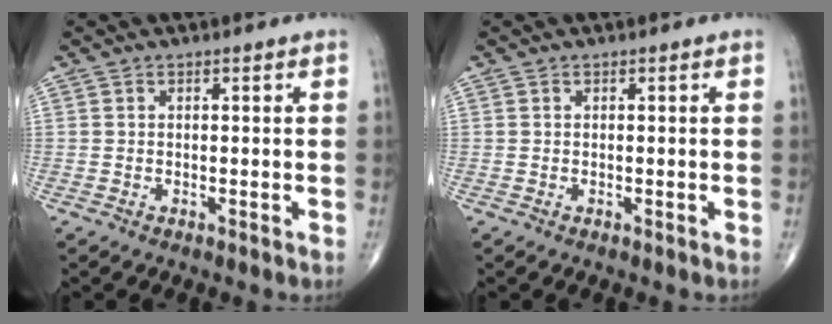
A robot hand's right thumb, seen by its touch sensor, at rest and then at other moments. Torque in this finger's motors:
{"motor_torque": [0.01, 0.01, 0.00, 0.00, 0.02]}